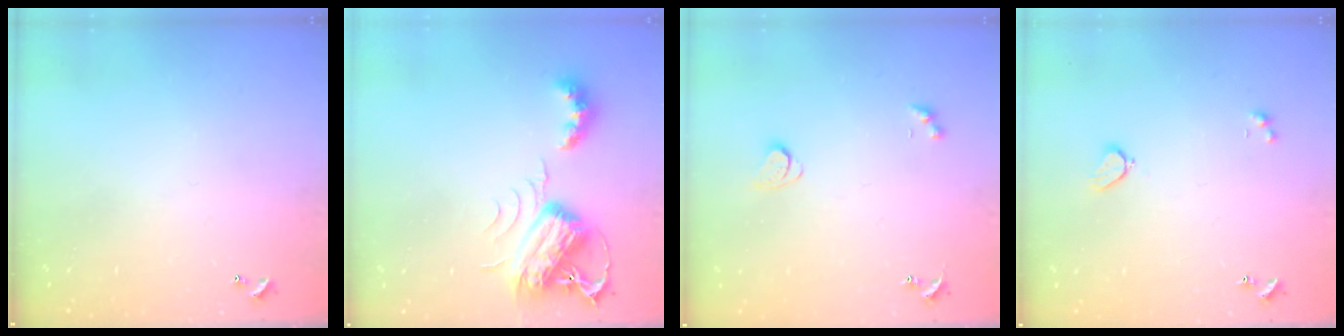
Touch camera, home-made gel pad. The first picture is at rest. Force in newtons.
{"total": 8.7, "press": 8.7, "slide": 0.5}
{"total": 2.1, "press": 2.1, "slide": 0.4}
{"total": 2.0, "press": 1.9, "slide": 0.6}